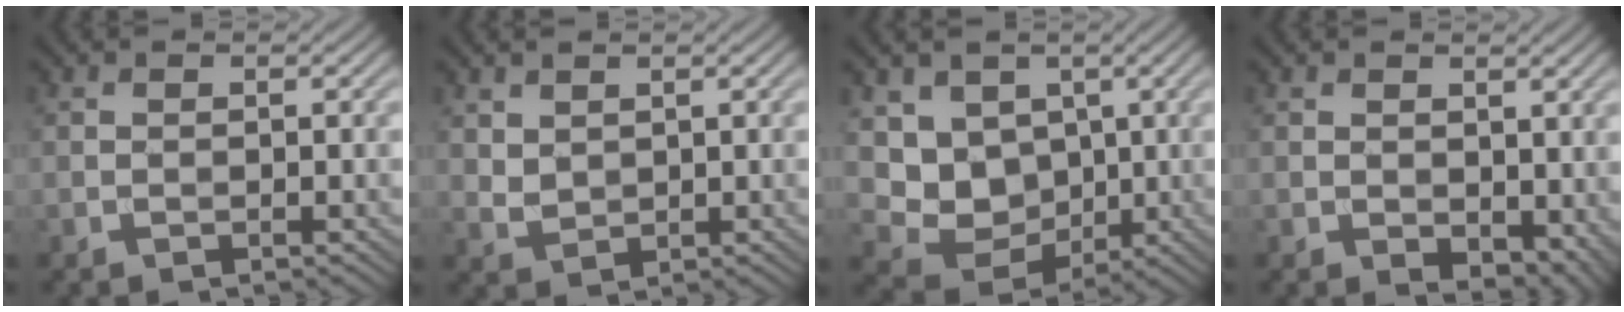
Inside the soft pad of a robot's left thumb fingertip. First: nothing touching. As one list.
[{"total": 2.4, "force": [1.5, 1.5, 1.1], "torque": [-0.030, -0.004, 0.038]}, {"total": 7.3, "force": [1.7, 6.2, 3.5], "torque": [-0.091, -0.024, 0.025]}, {"total": 4.3, "force": [0.4, 2.9, 3.2], "torque": [-0.053, -0.019, 0.017]}]